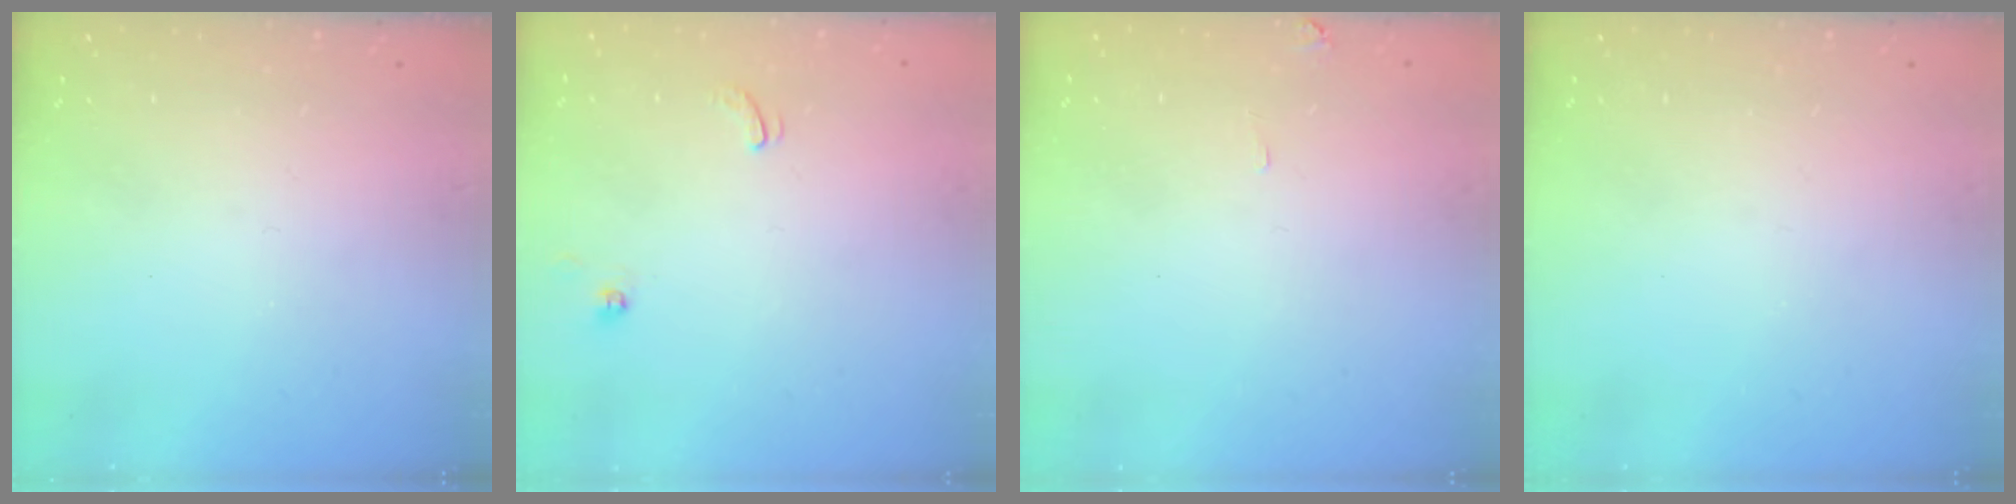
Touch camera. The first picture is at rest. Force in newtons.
{"total": 0.0}
{"total": 2.6, "press": 2.5, "slide": 0.5}
{"total": 0.0}